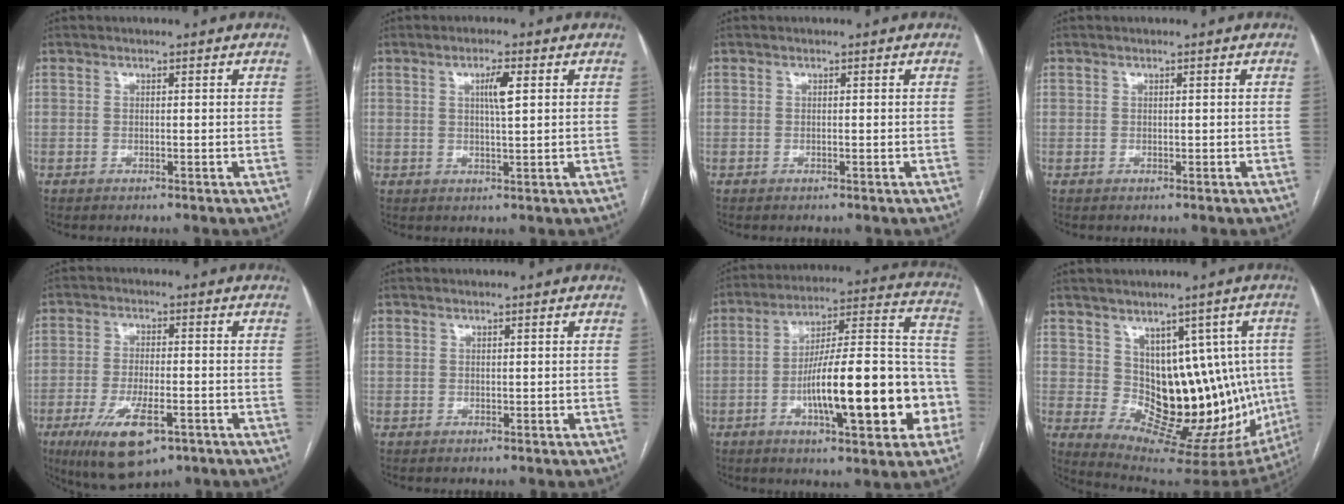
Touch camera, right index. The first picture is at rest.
{"total": 3.4, "force": [1.1, 0.2, 3.2], "torque": [-0.056, 0.001, 0.017]}
{"total": 0.0}
{"total": 0.0}
{"total": 10.8, "force": [-5.5, 3.6, 8.6], "torque": [-0.163, -0.019, -0.082]}
{"total": 0.0}
{"total": 22.4, "force": [-6.4, 4.7, 21.0], "torque": [-0.274, 0.030, -0.086]}
{"total": 14.8, "force": [1.4, 8.4, 12.1], "torque": [-0.135, 0.017, 0.047]}